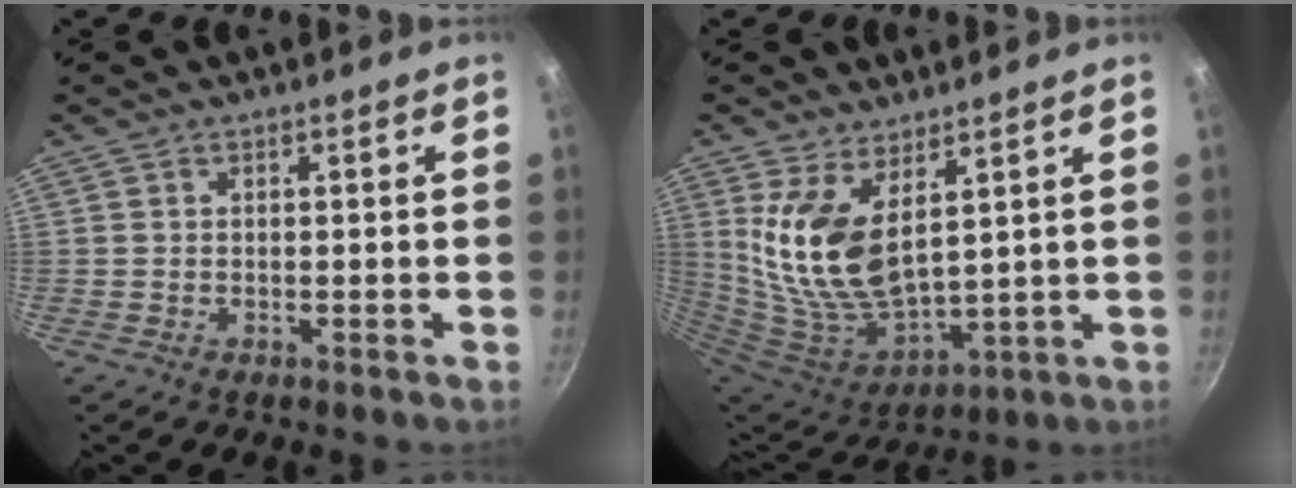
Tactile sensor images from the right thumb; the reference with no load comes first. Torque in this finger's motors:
{"motor_torque": [0.41, 0.65, 2.15, 0.17, 0.51]}